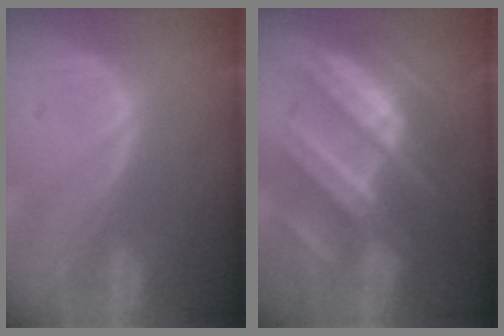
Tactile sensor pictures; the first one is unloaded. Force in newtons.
{"total": 10.2, "press": 10.2, "slide": 1.0}